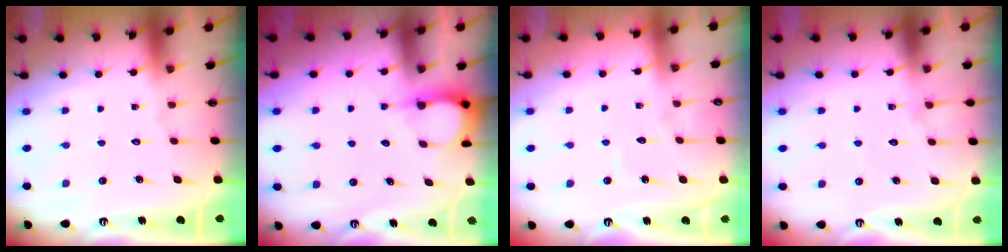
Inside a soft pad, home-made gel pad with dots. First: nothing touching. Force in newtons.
{"total": 4.3, "press": 4.3, "slide": 0.2}
{"total": 2.7, "press": 2.7, "slide": 0.3}
{"total": 4.8, "press": 4.8, "slide": 0.5}